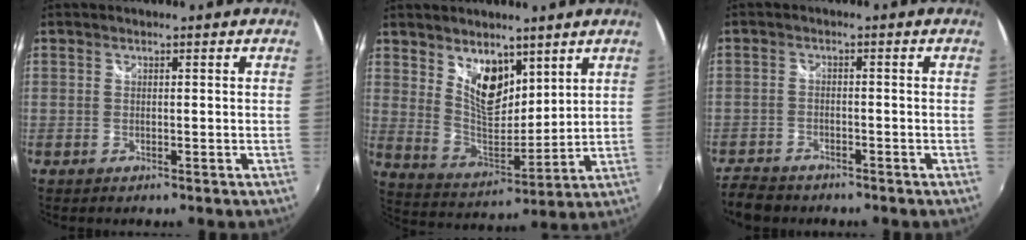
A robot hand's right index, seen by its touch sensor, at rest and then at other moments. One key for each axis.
{"total": 10.1, "fx": 6.1, "fy": 5.3, "fz": 6.1, "tx": -0.102, "ty": -0.003, "tz": 0.119}
{"total": 6.8, "fx": -5.8, "fy": 3.0, "fz": 2.2, "tx": -0.068, "ty": -0.012, "tz": -0.101}